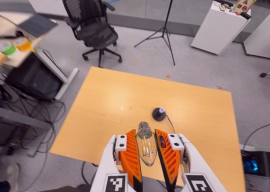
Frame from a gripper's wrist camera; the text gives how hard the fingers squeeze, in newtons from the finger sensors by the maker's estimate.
{"total": 11.6, "left": 12.3, "right": 10.9}